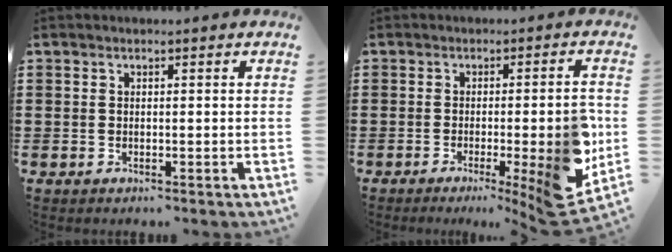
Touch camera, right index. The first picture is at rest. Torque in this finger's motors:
{"motor_torque": [1.27, -0.60, 0.53, 0.11]}